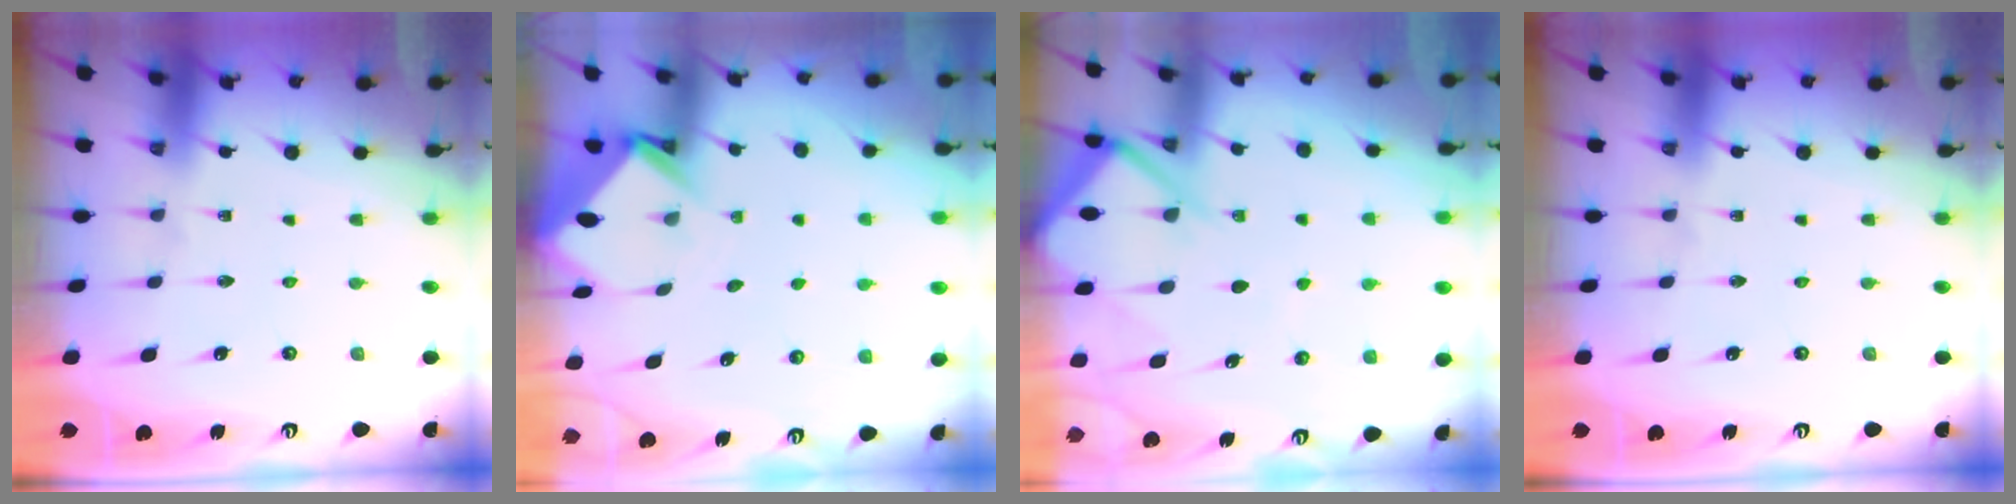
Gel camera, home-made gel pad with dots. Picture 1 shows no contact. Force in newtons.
{"total": 3.3, "press": 3.3, "slide": 0.3}
{"total": 9.0, "press": 9.0, "slide": 0.9}
{"total": 0.0}